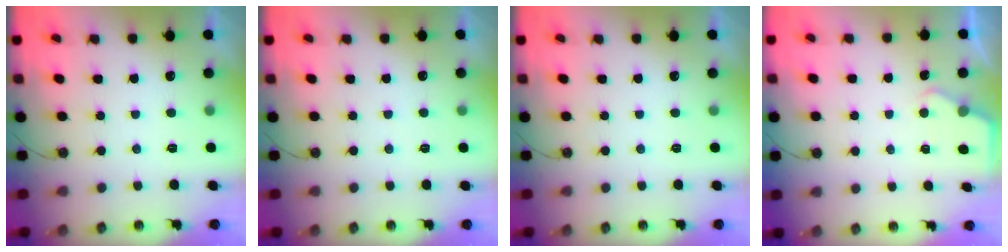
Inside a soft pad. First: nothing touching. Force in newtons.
{"total": 3.1, "press": 3.1, "slide": 0.4}
{"total": 0.0}
{"total": 3.3, "press": 3.3, "slide": 0.5}